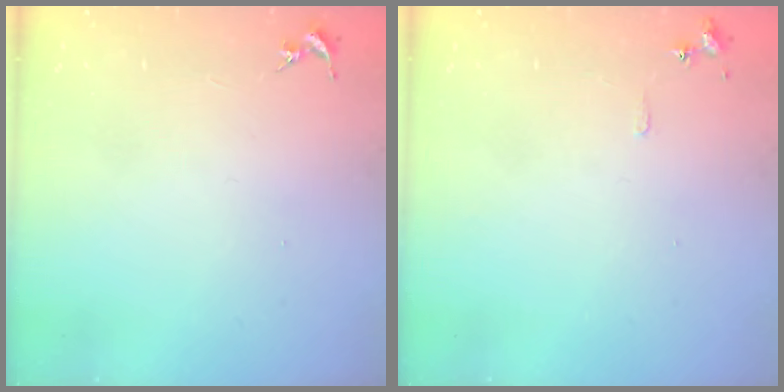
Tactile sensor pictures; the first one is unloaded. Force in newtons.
{"total": 4.5, "press": 4.4, "slide": 0.6}